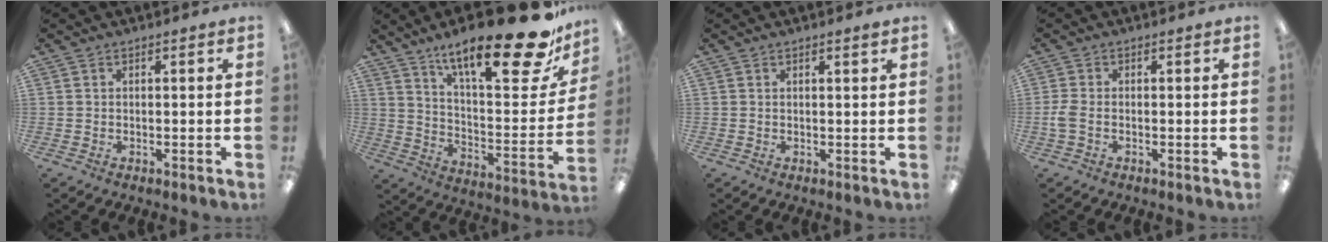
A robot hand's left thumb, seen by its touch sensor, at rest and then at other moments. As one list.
[{"total": 25.0, "force": [17.4, 6.5, 16.8], "torque": [-0.243, -0.126, 0.280]}, {"total": 0.8, "force": [0.7, -0.1, 0.2], "torque": [-0.005, -0.001, 0.013]}, {"total": 2.9, "force": [-0.6, 1.5, 2.4], "torque": [-0.053, 0.000, -0.013]}]